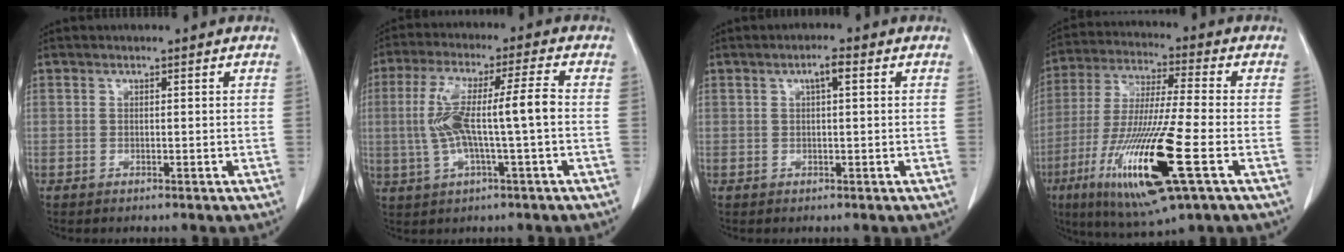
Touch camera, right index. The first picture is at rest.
{"total": 10.6, "force": [-0.4, 0.8, 10.5], "torque": [-0.208, 0.024, -0.005]}
{"total": 2.3, "force": [0.8, 0.3, 2.1], "torque": [-0.036, 0.006, 0.012]}
{"total": 18.7, "force": [-6.8, 1.1, 17.4], "torque": [-0.367, -0.040, -0.121]}